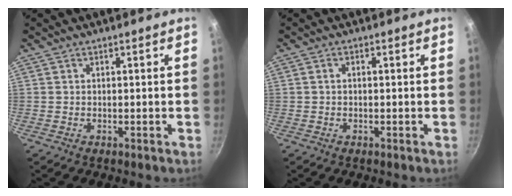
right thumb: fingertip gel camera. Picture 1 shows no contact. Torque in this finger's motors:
{"motor_torque": [-0.21, -0.13, -0.42, 0.31, 0.05]}